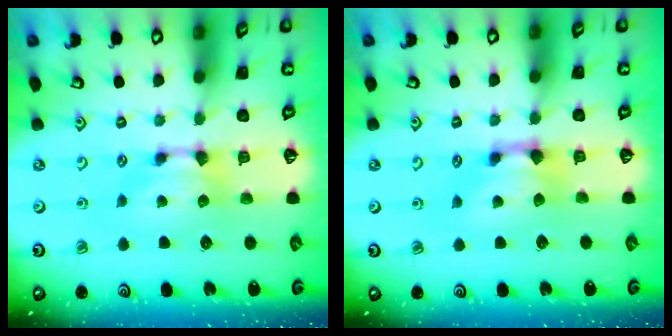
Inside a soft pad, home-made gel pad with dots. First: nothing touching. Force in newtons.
{"total": 1.3, "press": 0.5, "slide": 1.2}